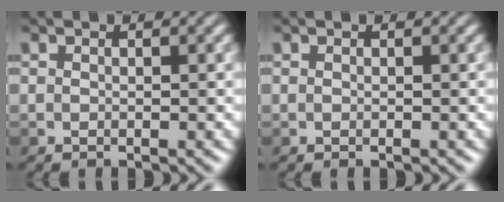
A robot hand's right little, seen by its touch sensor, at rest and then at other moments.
{"total": 0.0}